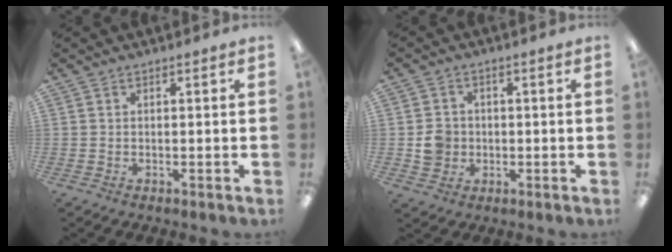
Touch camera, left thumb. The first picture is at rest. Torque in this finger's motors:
{"motor_torque": [-0.03, 0.08, 0.04, -0.02, 0.01]}